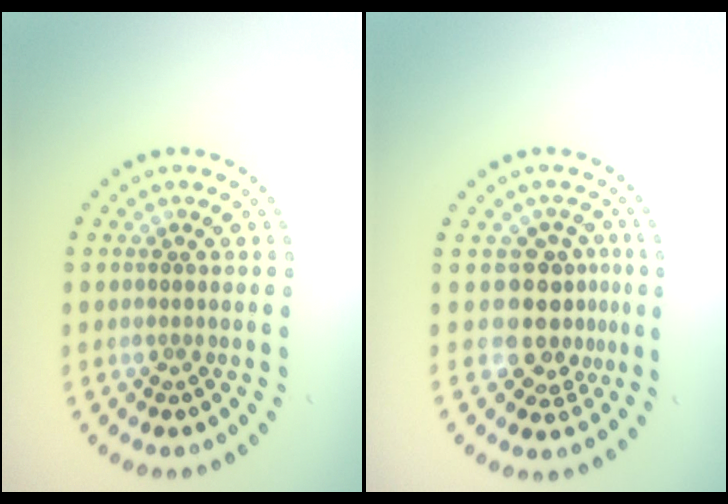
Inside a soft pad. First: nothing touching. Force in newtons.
{"total": 4.2, "press": 3.5, "slide": 2.3}